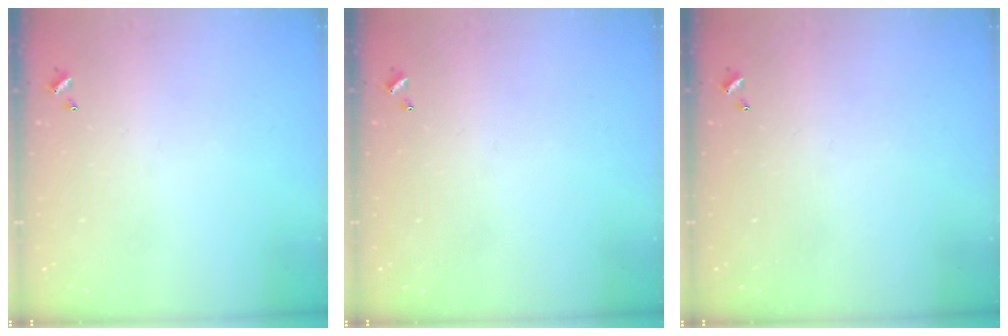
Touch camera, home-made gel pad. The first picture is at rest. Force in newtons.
{"total": 0.0}
{"total": 0.0}